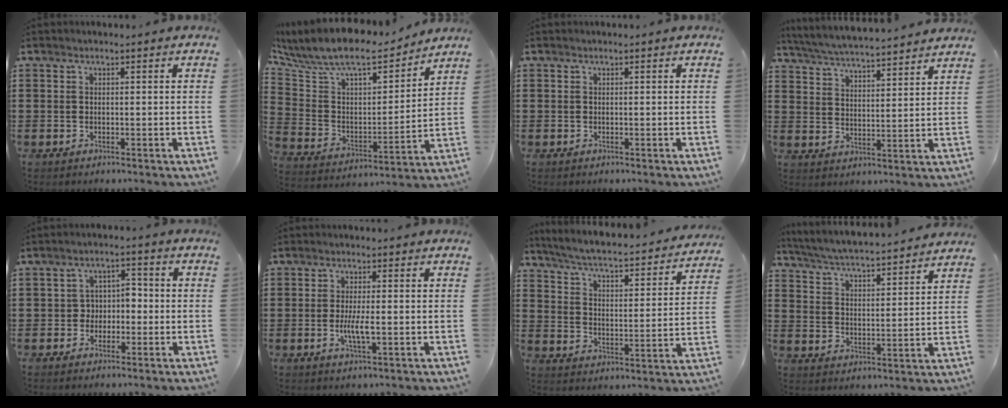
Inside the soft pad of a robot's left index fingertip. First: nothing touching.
{"total": 9.7, "force": [8.3, 2.6, 4.4], "torque": [-0.124, -0.060, 0.141]}
{"total": 0.0}
{"total": 5.1, "force": [5.0, -0.6, 1.0], "torque": [-0.043, -0.036, 0.084]}
{"total": 3.5, "force": [-1.2, 3.0, 1.4], "torque": [-0.038, 0.010, -0.031]}
{"total": 3.8, "force": [-0.7, 0.7, 3.7], "torque": [-0.071, -0.005, -0.013]}
{"total": 4.1, "force": [3.9, -0.3, 1.4], "torque": [-0.050, -0.038, 0.056]}
{"total": 4.6, "force": [4.5, -0.5, 1.0], "torque": [-0.042, -0.036, 0.072]}